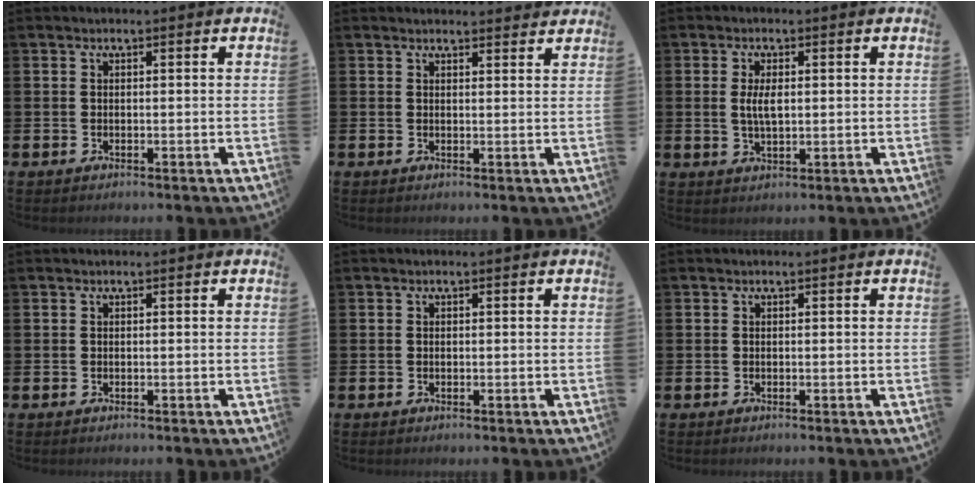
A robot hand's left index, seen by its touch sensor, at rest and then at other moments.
{"total": 1.6, "force": [1.6, 0.2, 0.0], "torque": [0.008, -0.010, 0.028]}
{"total": 3.3, "force": [0.6, 1.4, 3.0], "torque": [-0.047, 0.002, 0.005]}
{"total": 0.0}
{"total": 0.0}
{"total": 0.0}